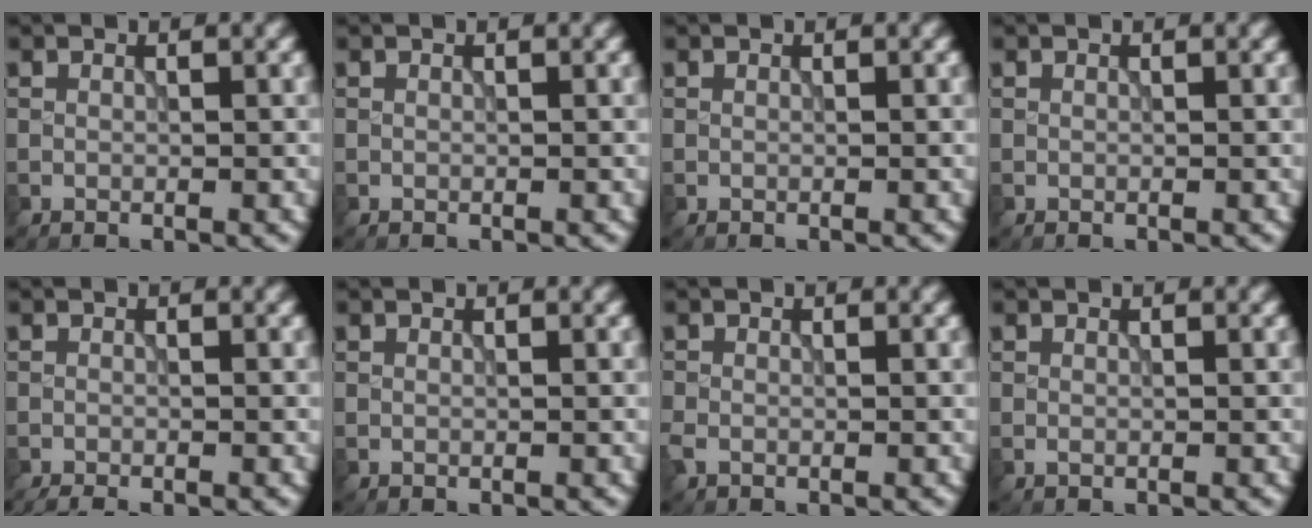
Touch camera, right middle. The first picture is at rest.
{"total": 0.0}
{"total": 0.0}
{"total": 0.0}
{"total": 2.0, "force": [-1.8, 0.3, 0.8], "torque": [-0.012, -0.005, -0.033]}
{"total": 0.0}
{"total": 1.1, "force": [-0.7, 0.8, 0.5], "torque": [-0.013, -0.001, -0.017]}
{"total": 0.0}